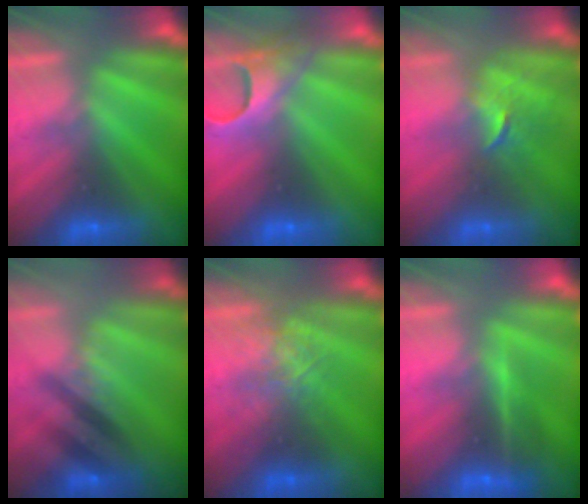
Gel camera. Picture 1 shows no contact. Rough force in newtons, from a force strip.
{"total": 4.0}
{"total": 2.5}
{"total": 2.5}
{"total": 2.6}
{"total": 1.7}